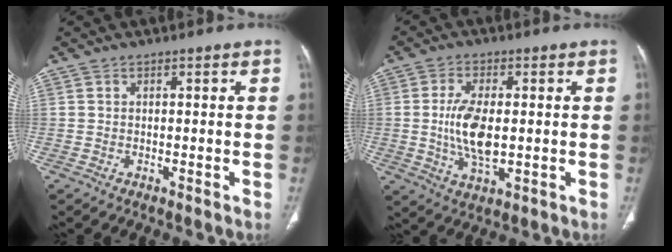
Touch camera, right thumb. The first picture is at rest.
{"total": 9.4, "force": [-0.2, 4.4, 8.3], "torque": [-0.165, -0.008, 0.001]}